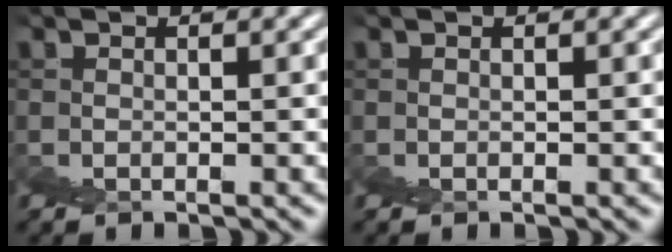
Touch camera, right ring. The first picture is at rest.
{"total": 0.0}